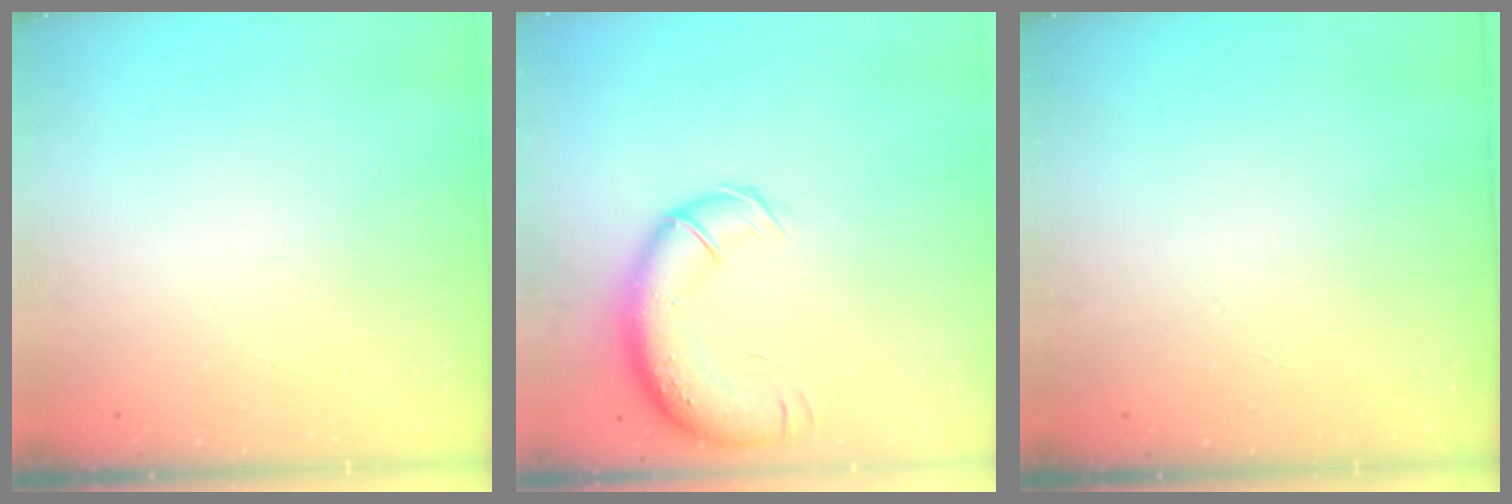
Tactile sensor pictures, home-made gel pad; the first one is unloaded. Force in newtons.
{"total": 13.8, "press": 13.3, "slide": 3.7}
{"total": 0.0}